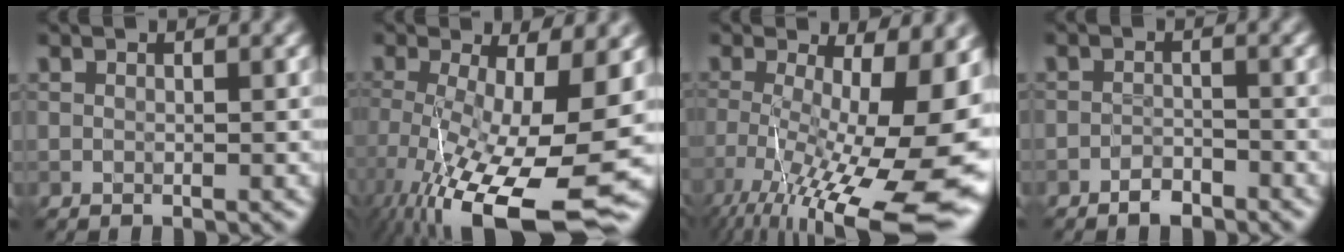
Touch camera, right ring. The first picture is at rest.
{"total": 14.3, "force": [-4.1, 4.6, 13.0], "torque": [-0.234, -0.043, -0.053]}
{"total": 18.5, "force": [-5.1, 6.1, 16.7], "torque": [-0.244, -0.029, -0.068]}
{"total": 1.8, "force": [-1.5, 0.6, 0.6], "torque": [-0.010, 0.003, -0.032]}